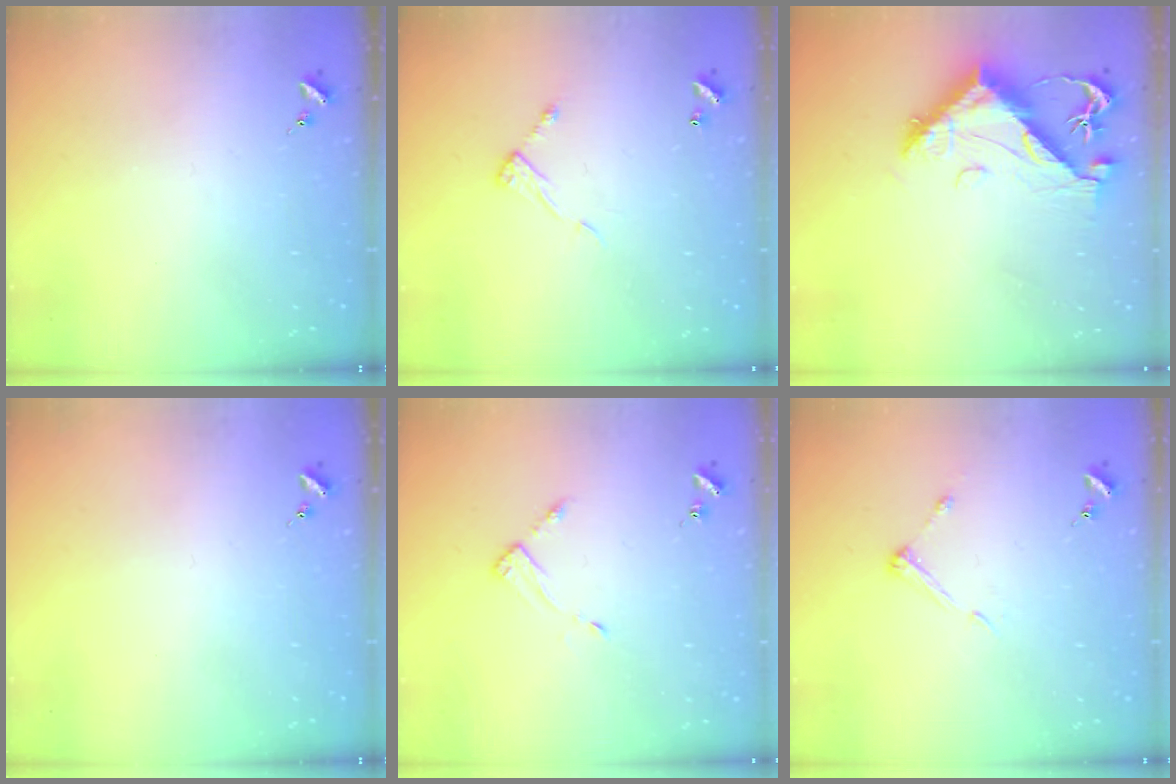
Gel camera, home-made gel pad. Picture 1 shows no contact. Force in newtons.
{"total": 6.6, "press": 6.6, "slide": 0.3}
{"total": 12.3, "press": 12.2, "slide": 1.5}
{"total": 0.0}
{"total": 3.4, "press": 3.4, "slide": 0.4}
{"total": 5.6, "press": 5.5, "slide": 0.7}